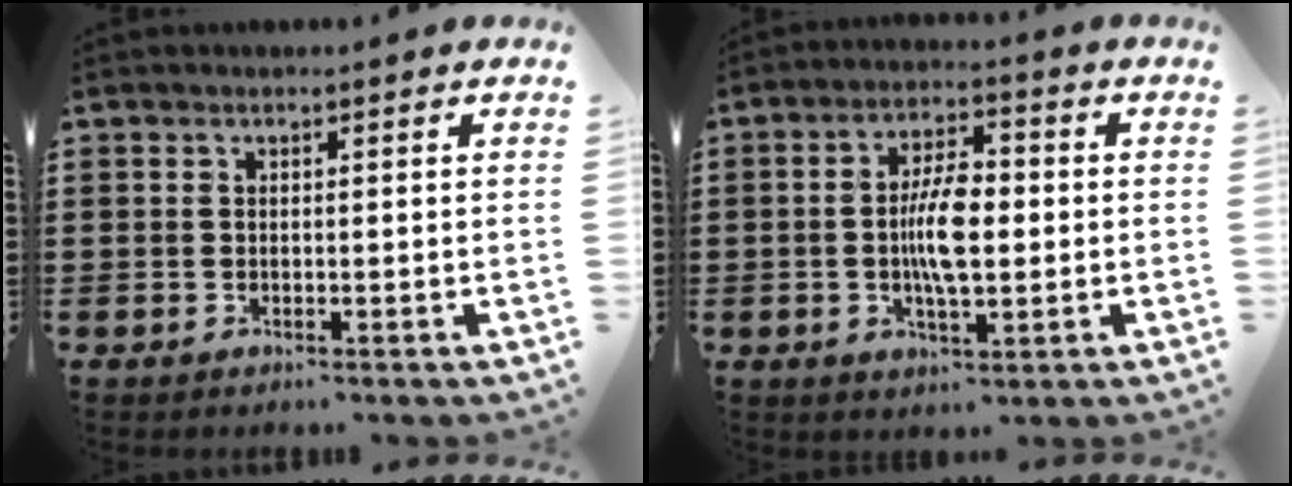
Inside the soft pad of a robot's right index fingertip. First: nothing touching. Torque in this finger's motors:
{"motor_torque": [0.69, -0.07, 0.40, 0.12]}